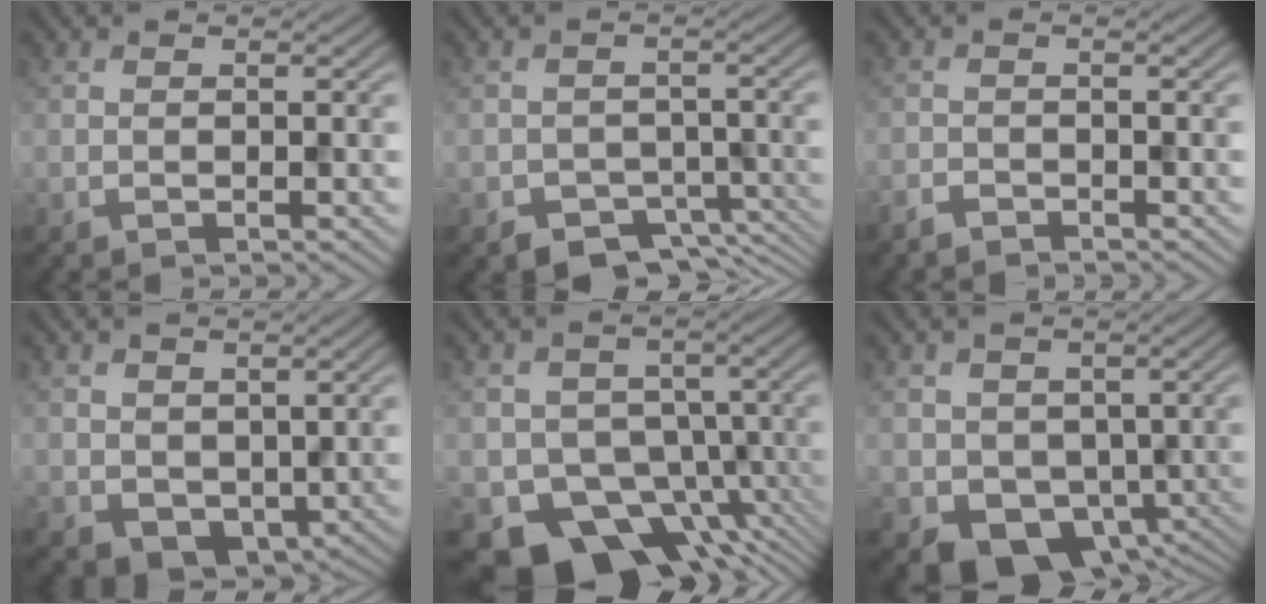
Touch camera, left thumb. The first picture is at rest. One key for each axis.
{"total": 4.7, "fx": -3.5, "fy": 2.8, "fz": 1.5, "tx": -0.010, "ty": -0.020, "tz": -0.046}
{"total": 1.4, "fx": -1.3, "fy": 0.2, "fz": 0.3, "tx": 0.005, "ty": -0.005, "tz": -0.028}
{"total": 3.2, "fx": 1.0, "fy": 2.6, "fz": 1.5, "tx": -0.032, "ty": -0.017, "tz": 0.029}
{"total": 9.7, "fx": -4.6, "fy": 7.7, "fz": 3.9, "tx": -0.049, "ty": -0.034, "tz": -0.076}
{"total": 6.2, "fx": -1.0, "fy": 5.2, "fz": 3.1, "tx": -0.061, "ty": -0.035, "tz": -0.008}